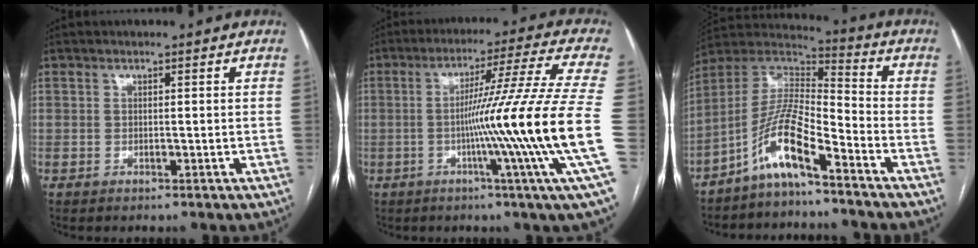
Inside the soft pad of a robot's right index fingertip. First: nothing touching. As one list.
[{"total": 19.2, "force": [-3.5, -4.0, 18.5], "torque": [-0.266, -0.018, -0.068]}, {"total": 12.2, "force": [-8.3, 0.8, 8.9], "torque": [-0.174, 0.017, -0.153]}]